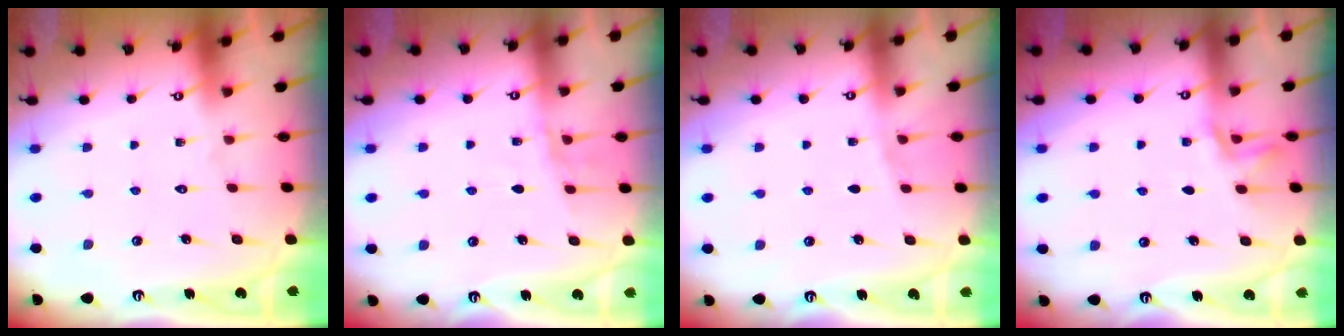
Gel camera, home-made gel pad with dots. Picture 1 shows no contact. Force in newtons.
{"total": 5.1, "press": 4.9, "slide": 1.5}
{"total": 2.1, "press": 1.9, "slide": 0.9}
{"total": 1.6, "press": 1.5, "slide": 0.6}